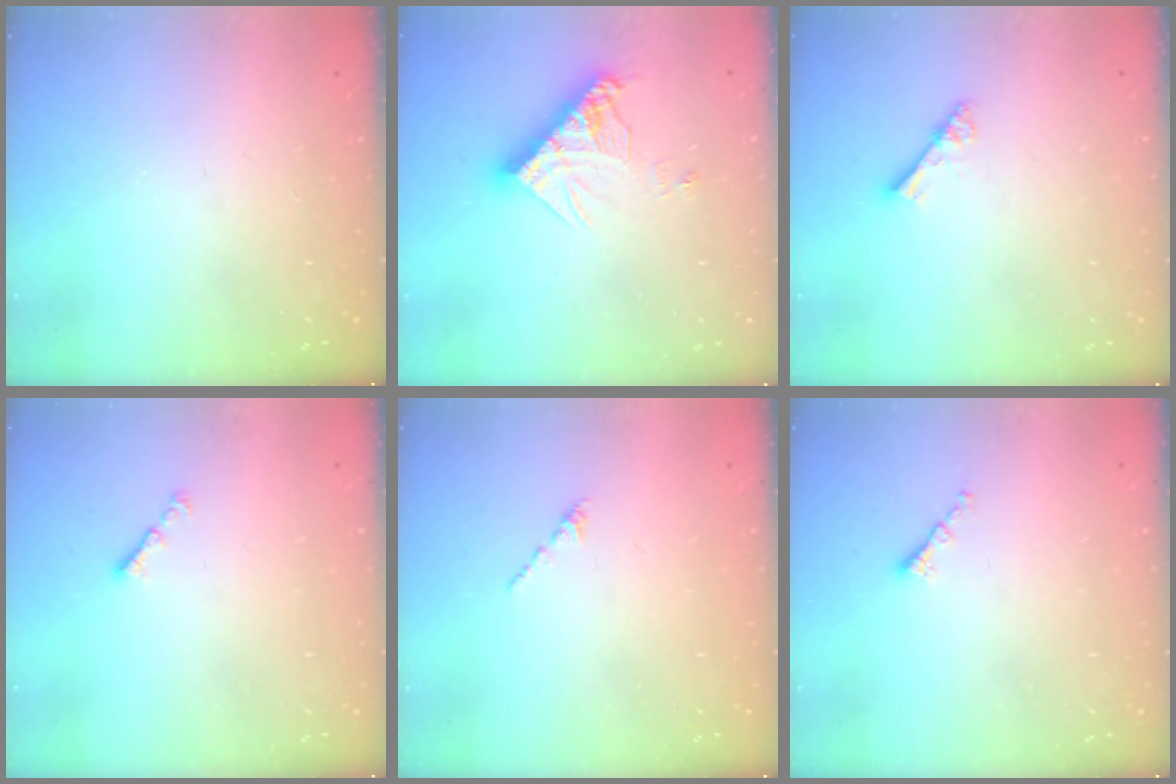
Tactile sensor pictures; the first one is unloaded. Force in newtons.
{"total": 12.1, "press": 12.0, "slide": 0.9}
{"total": 2.8, "press": 2.8, "slide": 0.3}
{"total": 1.3, "press": 1.2, "slide": 0.5}
{"total": 0.6, "press": 0.5, "slide": 0.3}
{"total": 1.3, "press": 1.2, "slide": 0.6}